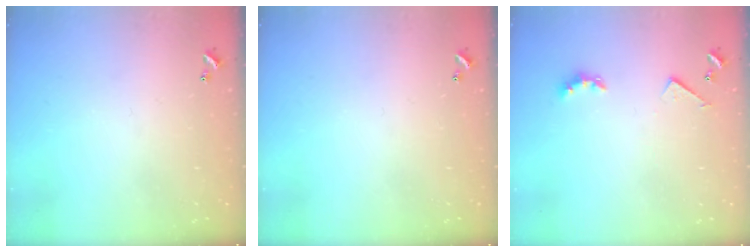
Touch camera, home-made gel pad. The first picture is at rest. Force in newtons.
{"total": 0.0}
{"total": 3.2, "press": 3.1, "slide": 0.5}